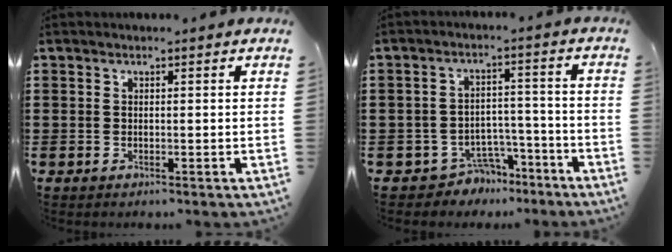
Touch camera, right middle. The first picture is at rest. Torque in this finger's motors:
{"motor_torque": [-0.06, 0.07, 0.04, -0.01]}